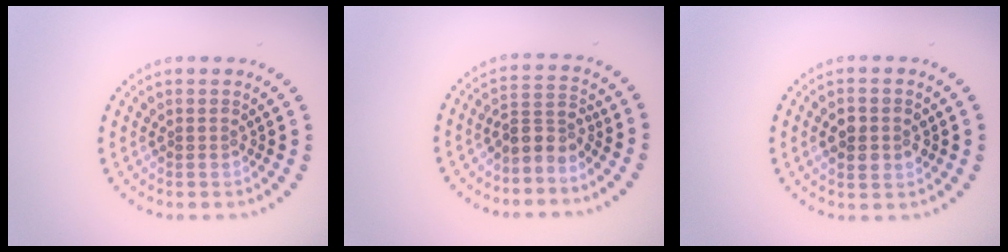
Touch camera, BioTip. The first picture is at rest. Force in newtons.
{"total": 2.6, "press": 1.8, "slide": 1.8}
{"total": 3.7, "press": 3.7, "slide": 0.1}